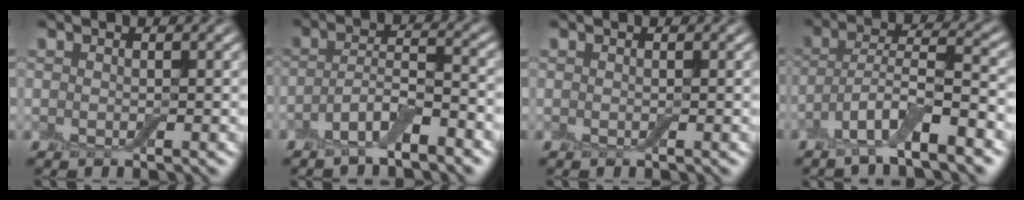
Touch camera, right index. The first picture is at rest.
{"total": 4.0, "force": [-2.7, 1.0, 2.8], "torque": [-0.052, 0.001, -0.055]}
{"total": 0.0}
{"total": 6.3, "force": [-3.9, 1.2, 4.8], "torque": [-0.088, 0.003, -0.076]}